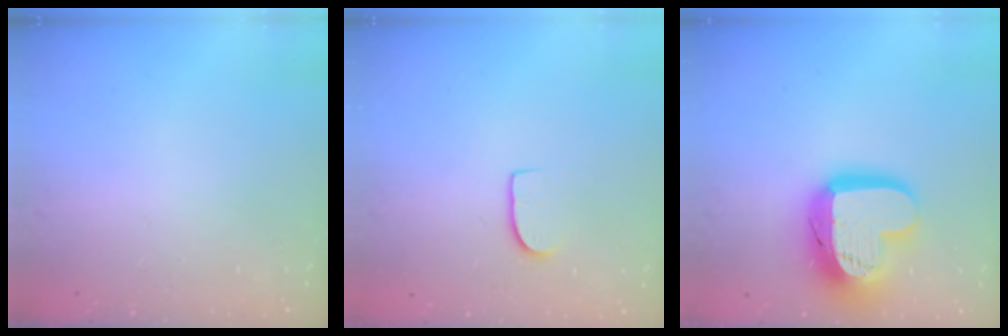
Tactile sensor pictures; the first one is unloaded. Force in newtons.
{"total": 5.8, "press": 5.8, "slide": 0.5}
{"total": 18.9, "press": 18.8, "slide": 1.7}